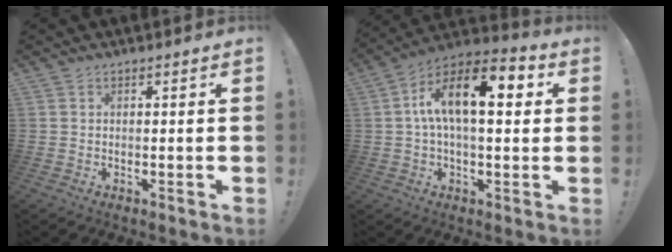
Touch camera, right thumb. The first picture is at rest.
{"total": 16.2, "force": [3.4, 7.2, 14.2], "torque": [-0.248, 0.006, 0.048]}